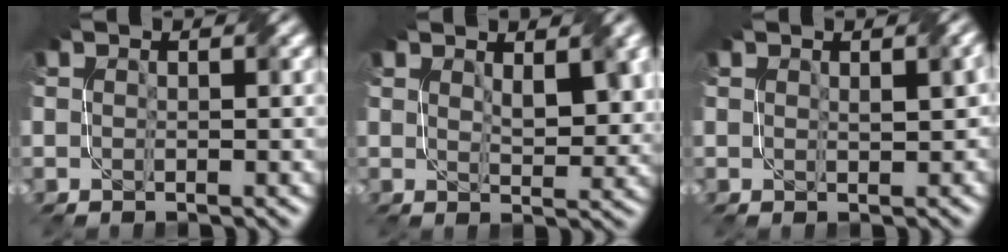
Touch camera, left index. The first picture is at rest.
{"total": 3.4, "force": [1.7, 1.2, 2.7], "torque": [-0.044, 0.002, 0.040]}
{"total": 1.7, "force": [0.4, 0.9, 1.4], "torque": [-0.014, 0.004, 0.018]}